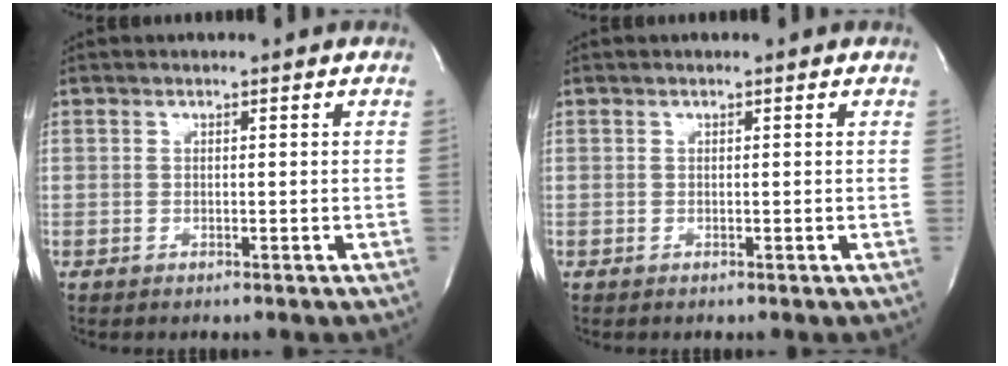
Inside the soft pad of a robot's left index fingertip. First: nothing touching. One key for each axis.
{"total": 0.0}